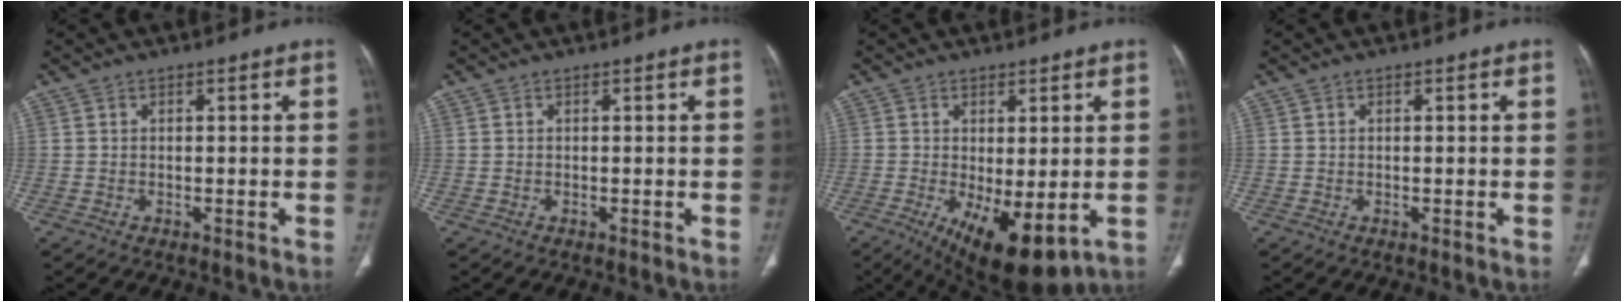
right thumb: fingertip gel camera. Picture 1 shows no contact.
{"total": 0.0}
{"total": 11.3, "force": [-3.1, 4.3, 10.0], "torque": [-0.151, -0.023, -0.029]}
{"total": 0.0}